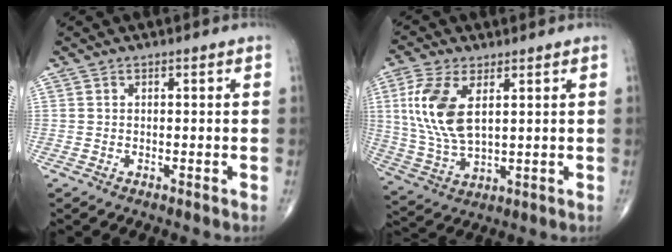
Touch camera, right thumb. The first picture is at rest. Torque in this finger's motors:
{"motor_torque": [-0.81, 0.91, 1.25, 0.50, 0.14]}